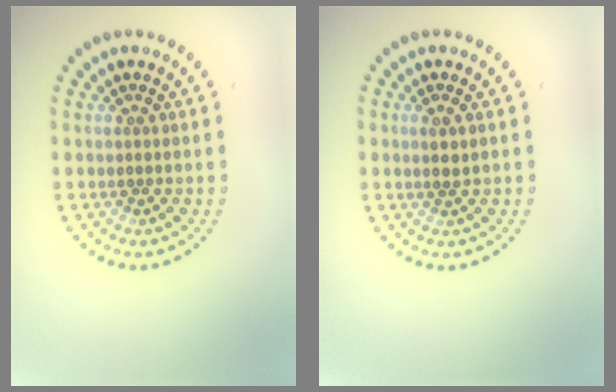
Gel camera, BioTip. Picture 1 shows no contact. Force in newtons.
{"total": 0.7, "press": 0.7, "slide": 0.3}